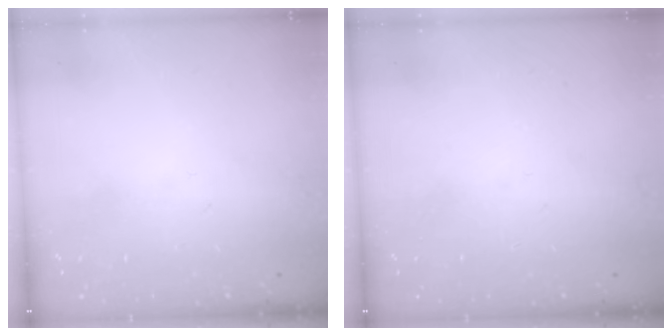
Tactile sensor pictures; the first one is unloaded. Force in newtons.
{"total": 0.0}